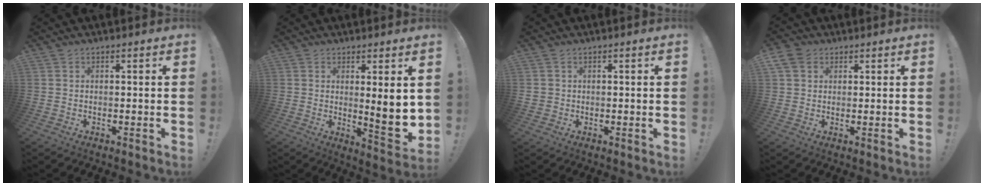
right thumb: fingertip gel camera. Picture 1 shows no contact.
{"total": 8.5, "force": [2.4, 1.3, 8.1], "torque": [-0.097, -0.036, 0.040]}
{"total": 1.9, "force": [0.6, 1.7, 0.4], "torque": [-0.003, -0.001, 0.012]}
{"total": 5.8, "force": [2.8, 4.5, 2.5], "torque": [-0.042, -0.004, 0.056]}